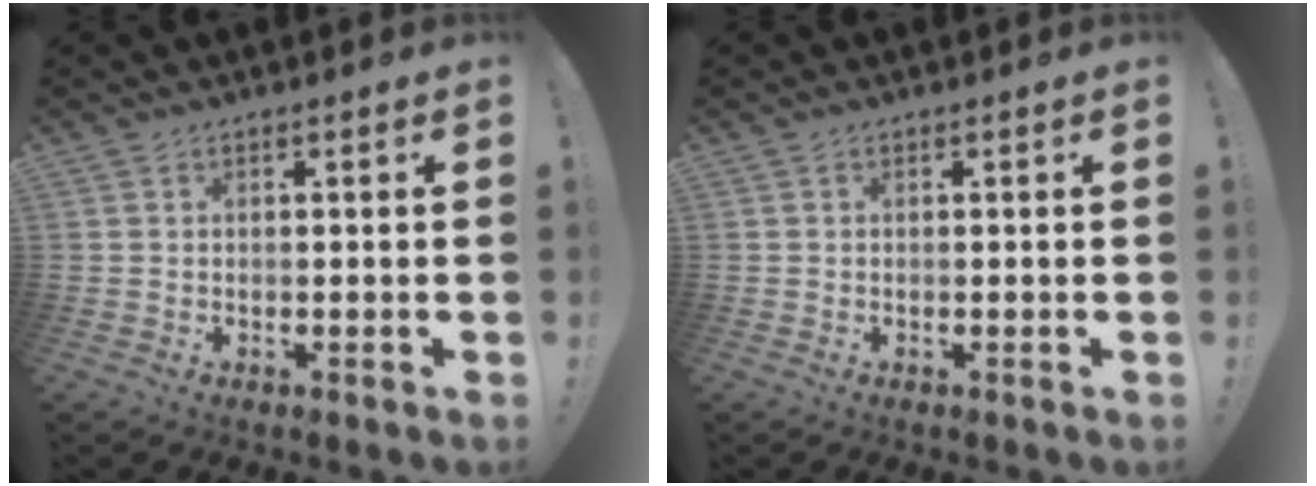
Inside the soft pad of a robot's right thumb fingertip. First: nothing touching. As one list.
[{"total": 0.0}]